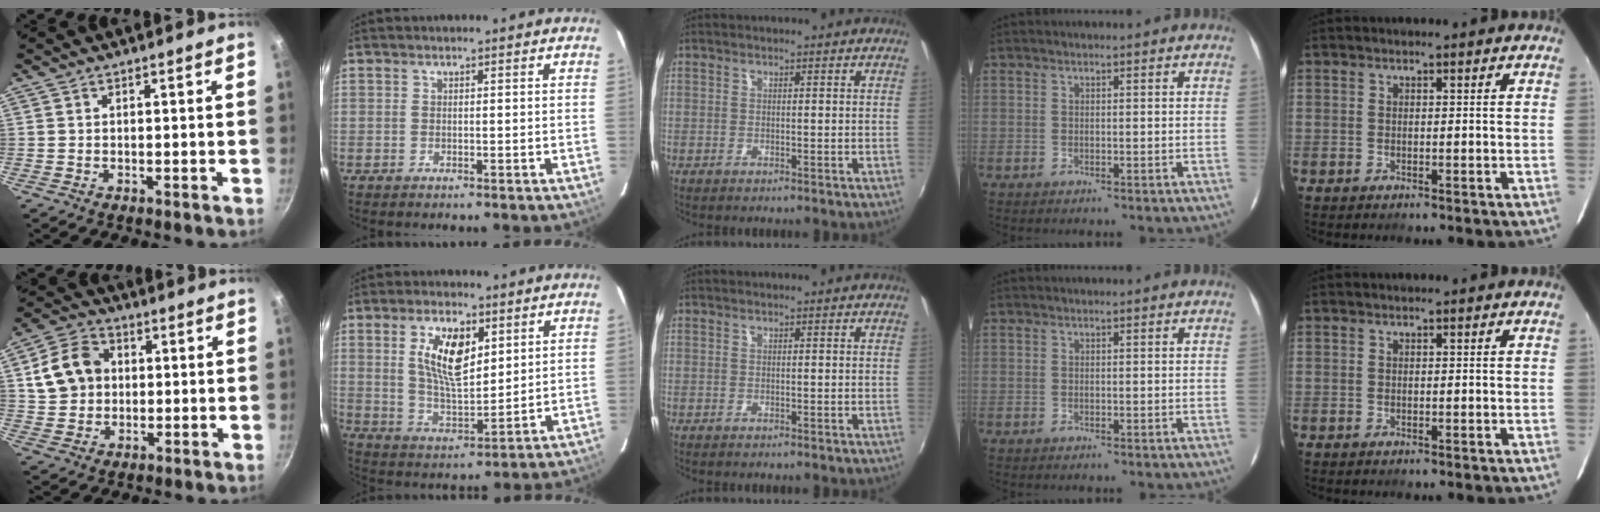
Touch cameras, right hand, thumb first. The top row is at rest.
{"thumb": {"total": 11.0, "force": [2.0, 9.0, 6.0], "torque": [-0.086, 0.015, 0.030]}, "index": {"total": 11.4, "force": [4.2, 5.1, 9.3], "torque": [-0.167, 0.004, 0.085]}}